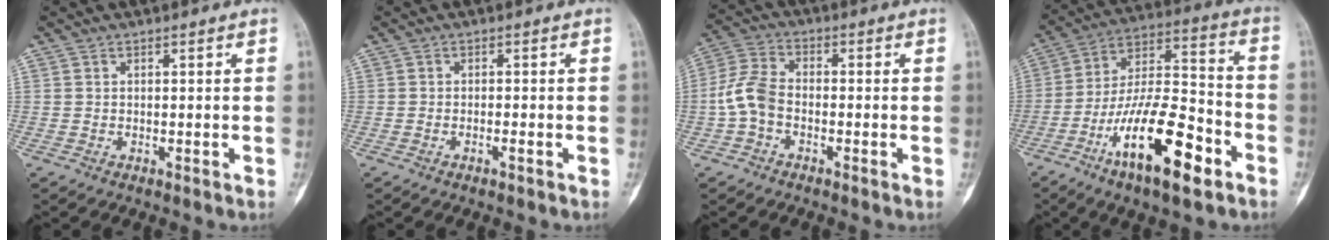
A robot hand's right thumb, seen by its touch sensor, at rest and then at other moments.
{"total": 1.1, "force": [-0.6, 0.2, 0.9], "torque": [-0.019, 0.006, -0.009]}
{"total": 7.0, "force": [-1.8, 4.6, 5.0], "torque": [-0.104, 0.024, -0.049]}
{"total": 19.9, "force": [-9.6, 6.7, 16.1], "torque": [-0.282, 0.062, -0.163]}